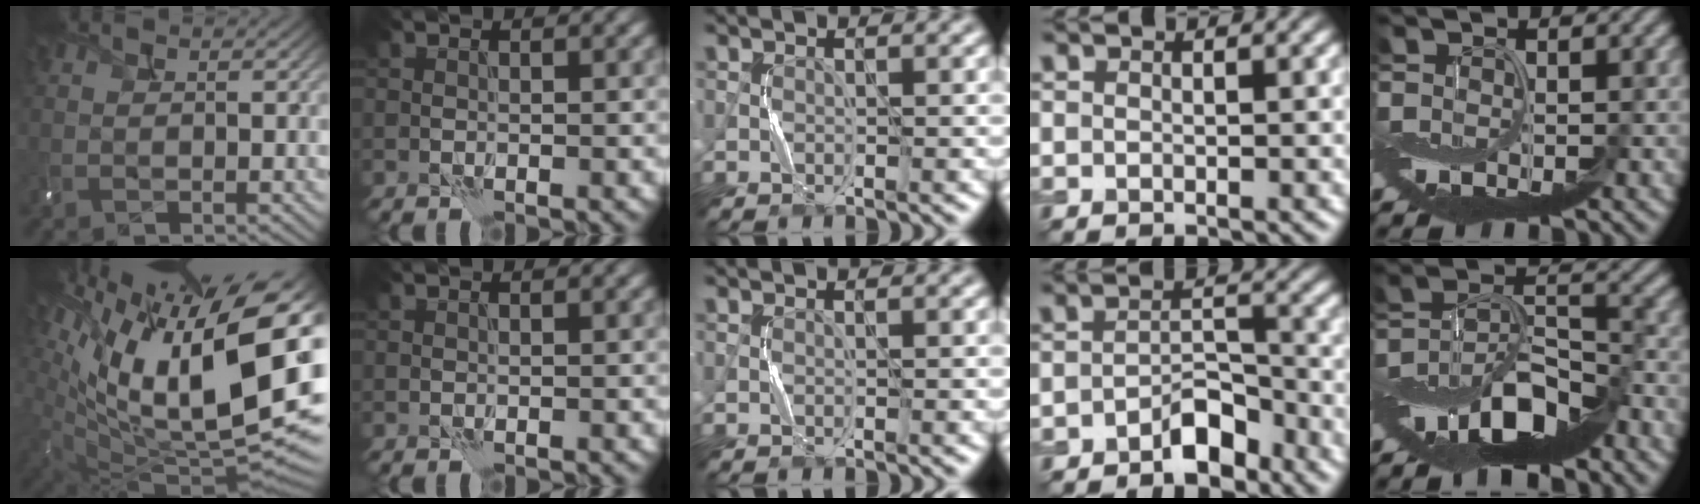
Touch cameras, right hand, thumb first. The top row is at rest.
{"thumb": {"total": 21.4, "force": [5.6, 10.0, 18.1], "torque": [-0.347, 0.002, 0.107]}, "ring": {"total": 3.6, "force": [-2.4, 1.5, 2.1], "torque": [-0.028, 0.013, -0.044]}, "little": {"total": 10.0, "force": [-6.2, 3.7, 7.0], "torque": [-0.121, 0.007, -0.120]}}